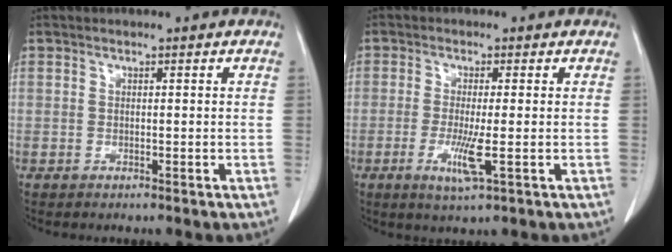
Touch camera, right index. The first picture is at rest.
{"total": 4.9, "force": [-1.3, 0.1, 4.7], "torque": [-0.093, -0.012, -0.019]}